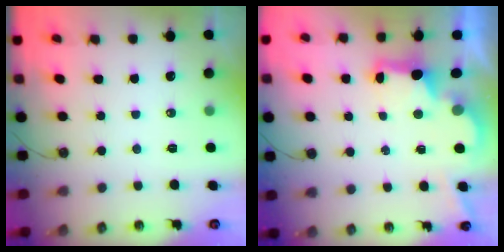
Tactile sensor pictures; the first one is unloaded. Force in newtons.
{"total": 2.9, "press": 2.7, "slide": 0.9}